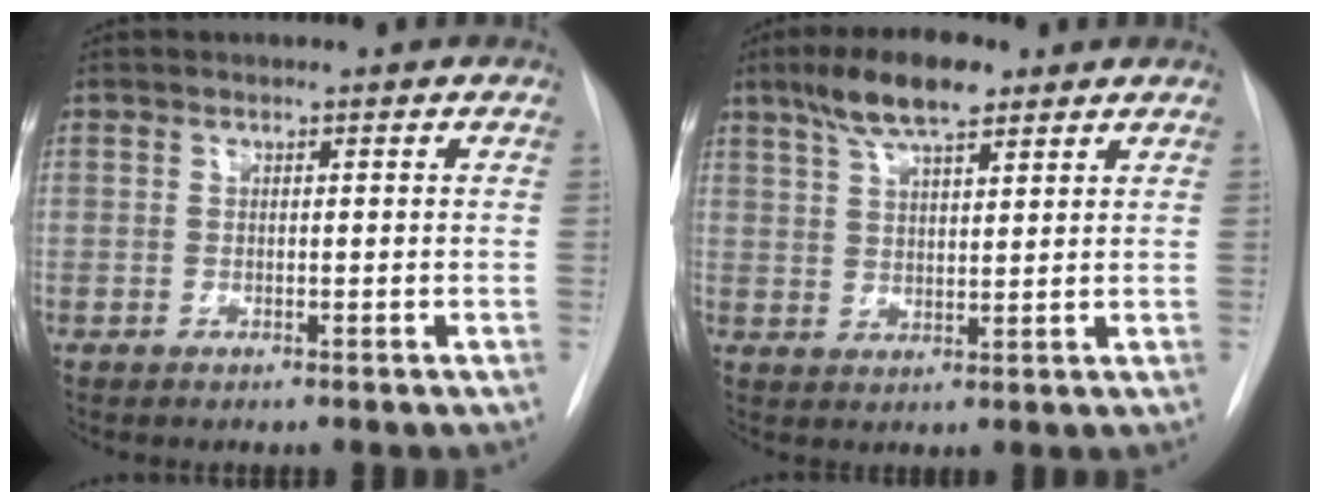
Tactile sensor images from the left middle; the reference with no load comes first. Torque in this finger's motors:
{"motor_torque": [0.77, -0.66, 0.12, 0.11]}